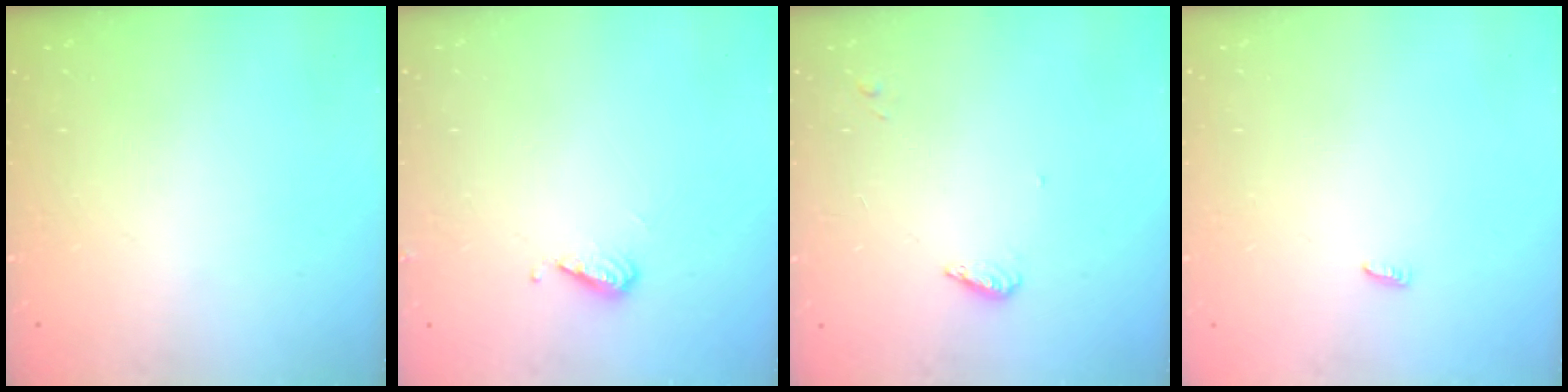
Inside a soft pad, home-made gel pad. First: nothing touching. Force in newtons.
{"total": 6.2, "press": 6.2, "slide": 0.8}
{"total": 3.9, "press": 3.9, "slide": 0.5}
{"total": 2.4, "press": 2.4, "slide": 0.2}